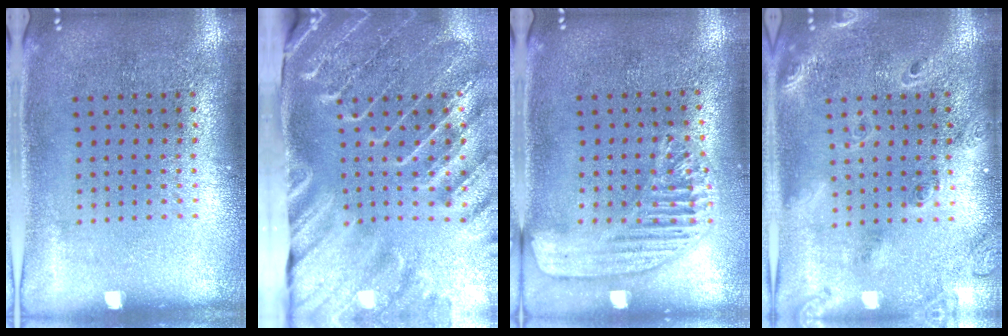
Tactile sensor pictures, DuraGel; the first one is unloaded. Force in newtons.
{"total": 4.4, "press": 3.4, "slide": 2.8}
{"total": 1.7, "press": 1.6, "slide": 0.5}
{"total": 2.0, "press": 1.7, "slide": 0.9}